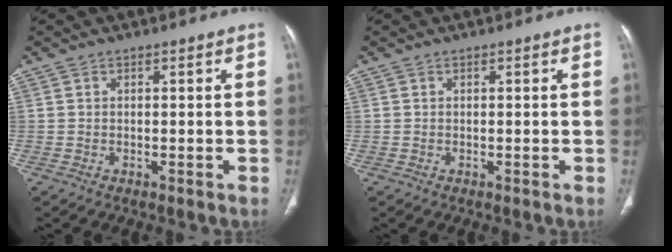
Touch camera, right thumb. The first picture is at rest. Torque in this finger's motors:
{"motor_torque": [0.26, 0.09, 0.14, 0.00, 0.03]}